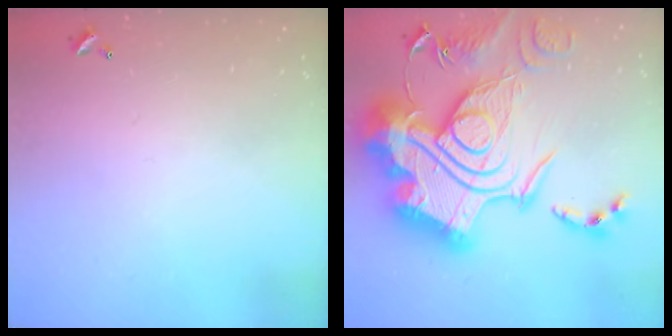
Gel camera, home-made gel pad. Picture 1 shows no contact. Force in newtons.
{"total": 0.8, "press": 0.8, "slide": 0.0}